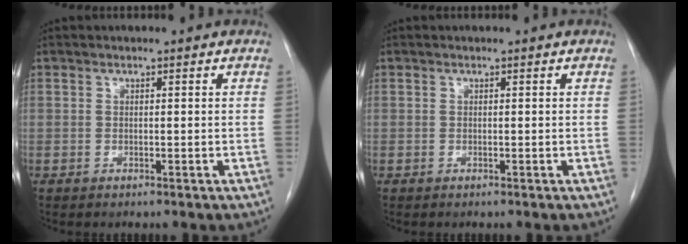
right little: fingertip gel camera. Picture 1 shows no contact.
{"total": 0.0}